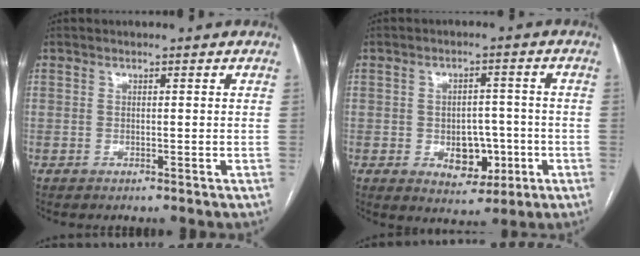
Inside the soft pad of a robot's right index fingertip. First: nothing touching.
{"total": 6.7, "force": [-1.8, 4.4, 4.7], "torque": [-0.057, 0.010, -0.016]}